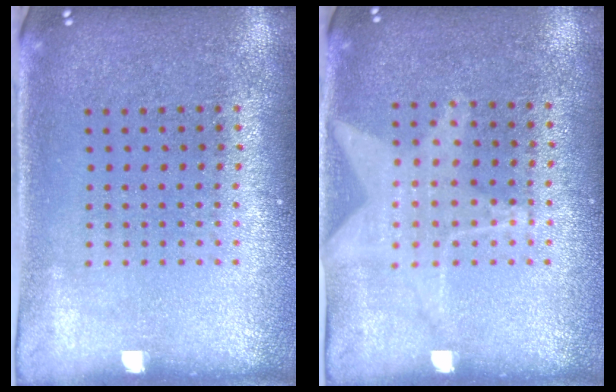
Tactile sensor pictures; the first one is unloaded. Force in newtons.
{"total": 1.1, "press": 0.9, "slide": 0.6}